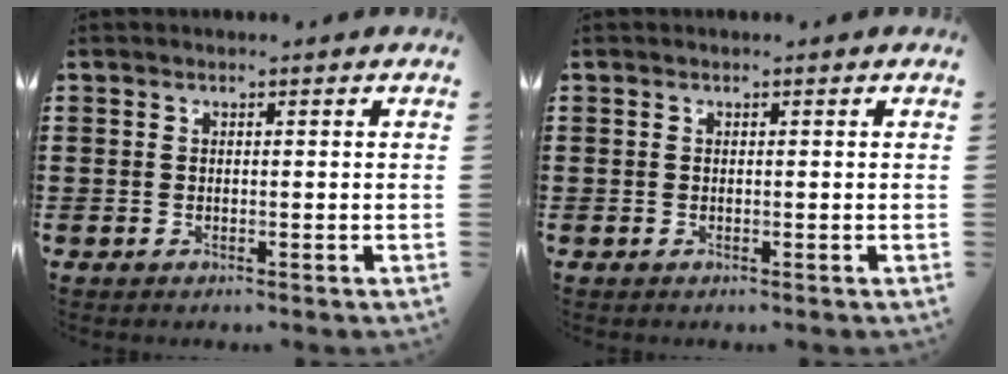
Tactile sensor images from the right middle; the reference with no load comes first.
{"total": 0.0}